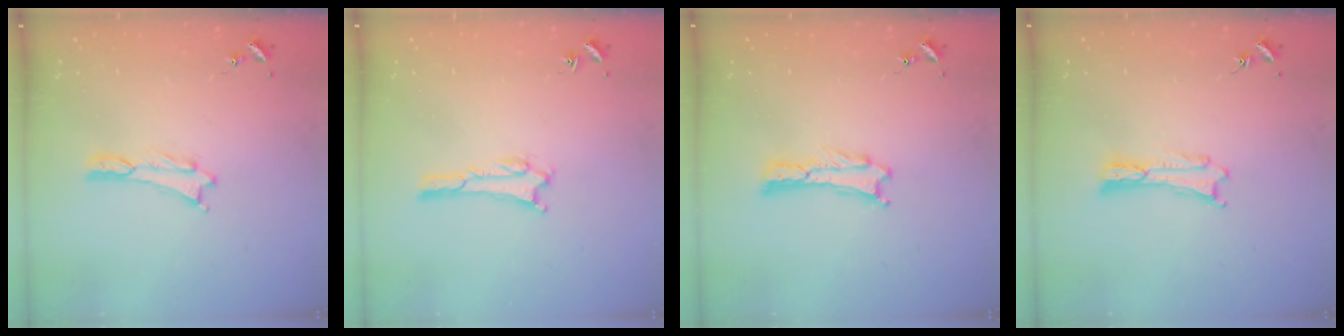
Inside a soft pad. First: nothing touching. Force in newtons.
{"total": 1.5, "press": 1.5, "slide": 0.2}
{"total": 0.0}
{"total": 0.0}